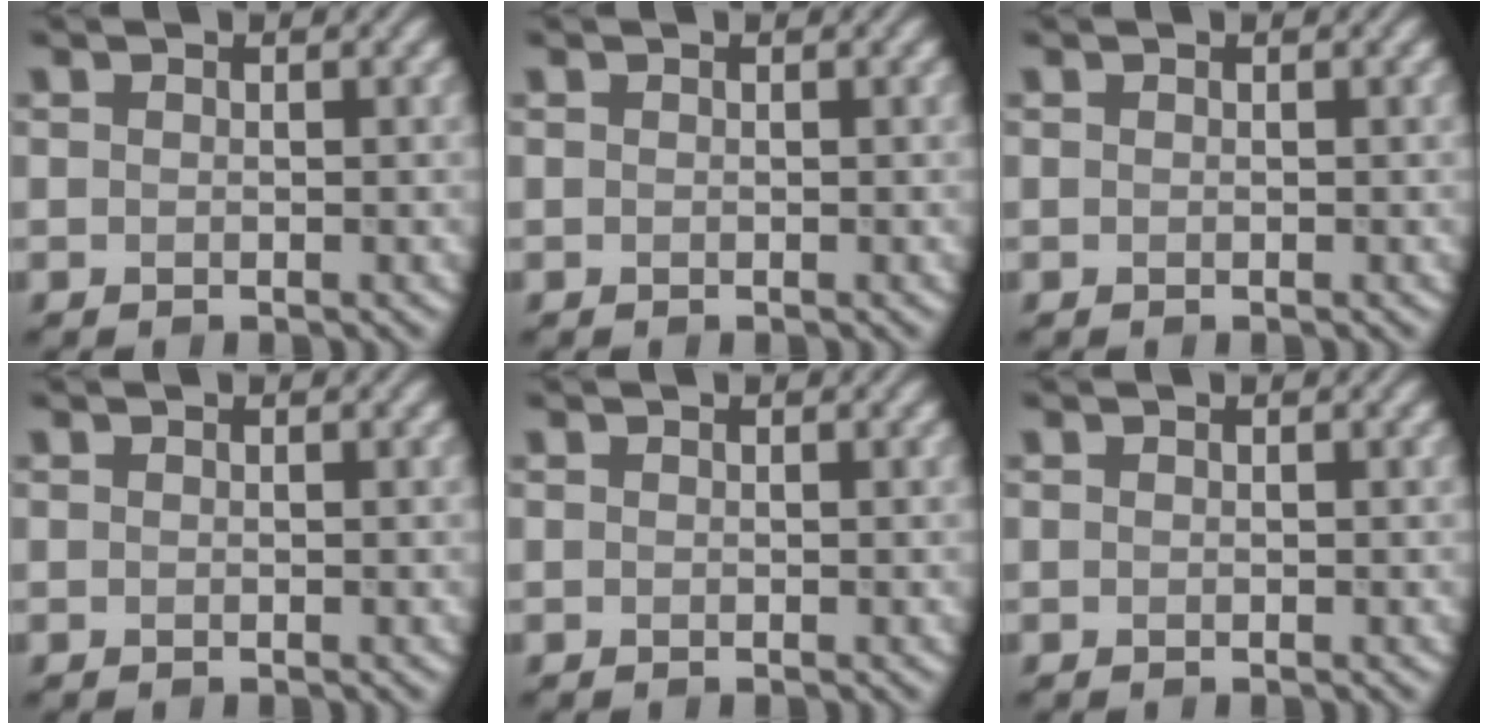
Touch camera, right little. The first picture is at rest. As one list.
[{"total": 0.0}, {"total": 0.0}, {"total": 0.0}, {"total": 0.0}, {"total": 0.0}]